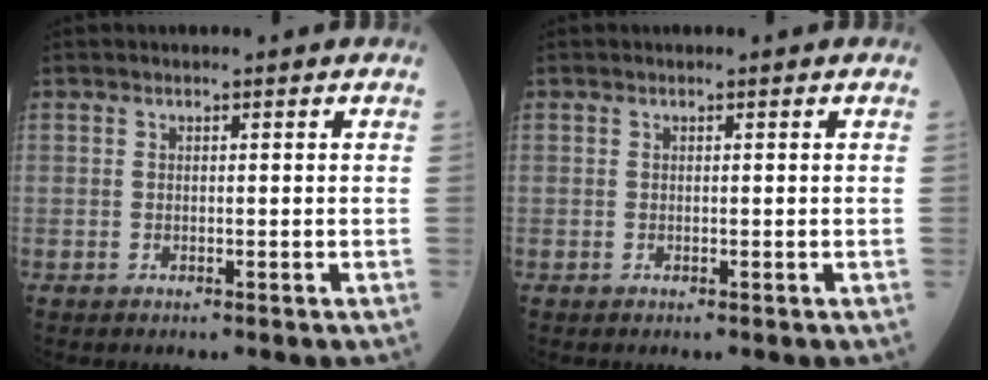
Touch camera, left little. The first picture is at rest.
{"total": 0.0}